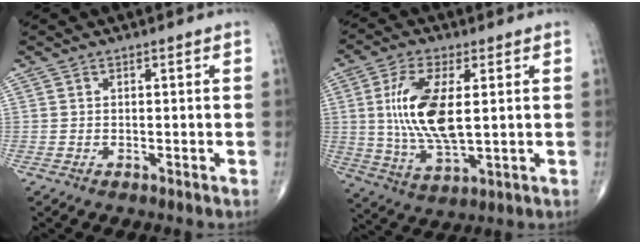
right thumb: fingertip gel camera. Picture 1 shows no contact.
{"total": 13.6, "force": [1.8, 5.6, 12.3], "torque": [-0.251, -0.015, 0.039]}